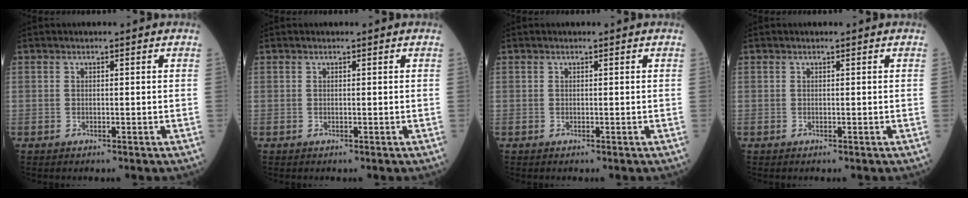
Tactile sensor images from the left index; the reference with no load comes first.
{"total": 0.0}
{"total": 0.0}
{"total": 0.0}